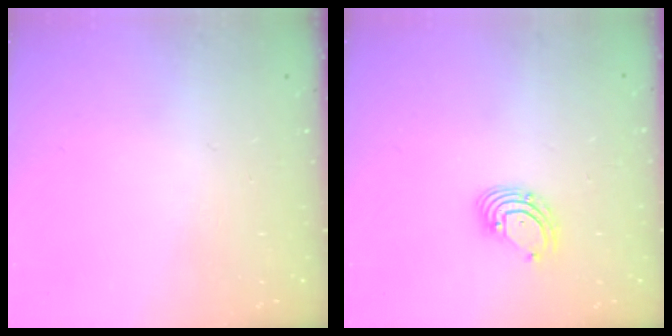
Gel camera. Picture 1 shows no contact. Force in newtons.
{"total": 3.7, "press": 3.7, "slide": 0.4}